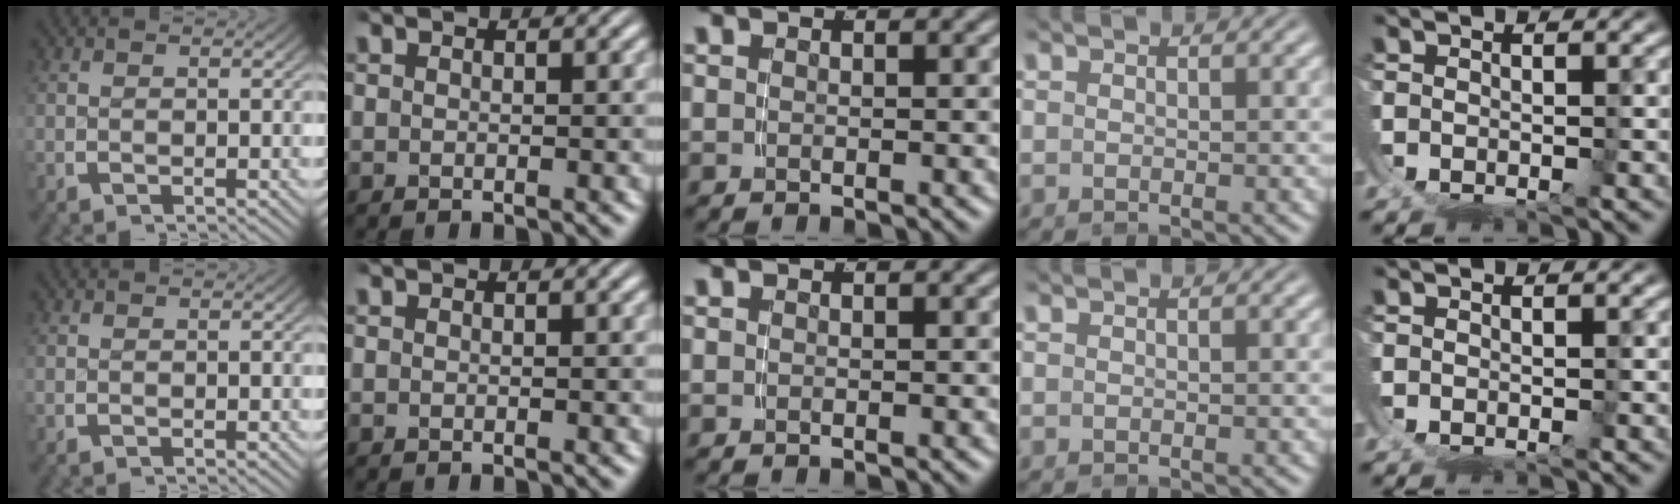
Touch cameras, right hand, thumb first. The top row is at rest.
{}